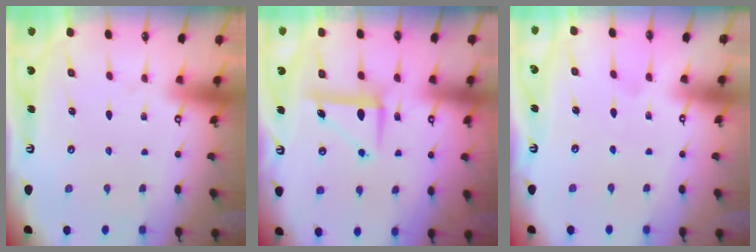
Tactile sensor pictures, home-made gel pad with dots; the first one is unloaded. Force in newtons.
{"total": 8.5, "press": 8.4, "slide": 1.5}
{"total": 2.5, "press": 2.5, "slide": 0.2}